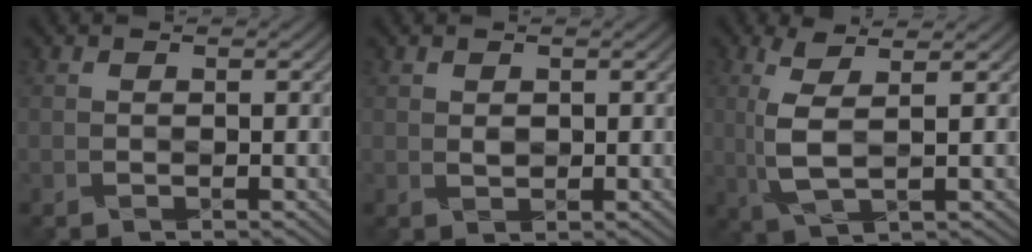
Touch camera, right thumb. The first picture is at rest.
{"total": 1.0, "force": [0.6, 0.7, 0.3], "torque": [-0.007, 0.000, 0.015]}
{"total": 4.9, "force": [1.1, 1.3, 4.6], "torque": [-0.110, 0.004, 0.028]}